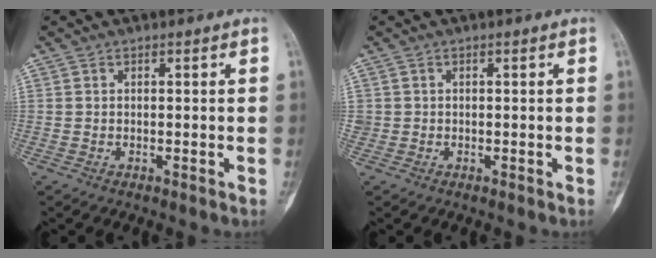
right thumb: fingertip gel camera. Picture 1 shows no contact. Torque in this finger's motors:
{"motor_torque": [0.47, -0.14, 0.41, -0.06, -0.05]}